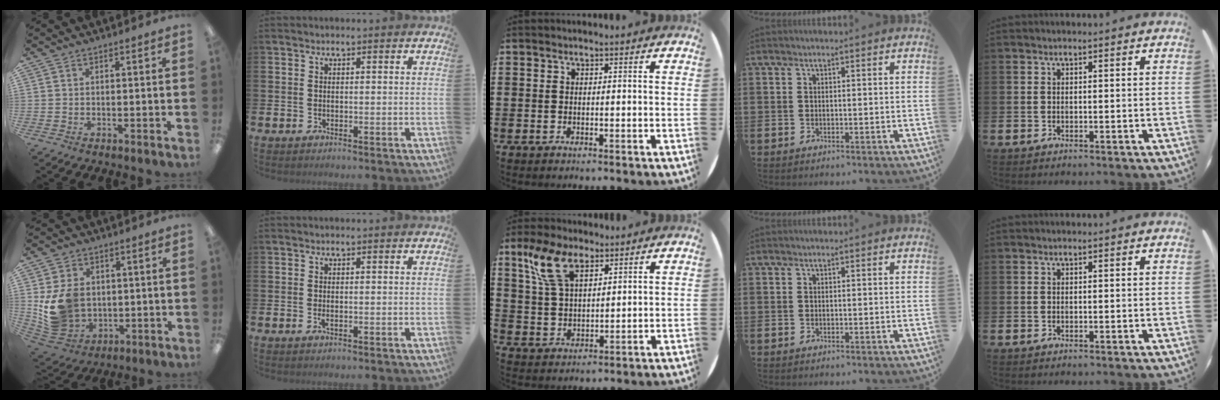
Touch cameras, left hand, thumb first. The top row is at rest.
{"thumb": {"total": 12.2, "force": [1.0, 10.4, 6.3], "torque": [-0.142, 0.002, 0.026]}, "index": {"total": 0.5, "force": [0.0, 0.1, 0.5], "torque": [-0.016, 0.001, 0.001]}, "middle": {"total": 7.9, "force": [5.0, 3.6, 4.9], "torque": [-0.111, 0.005, 0.094]}}